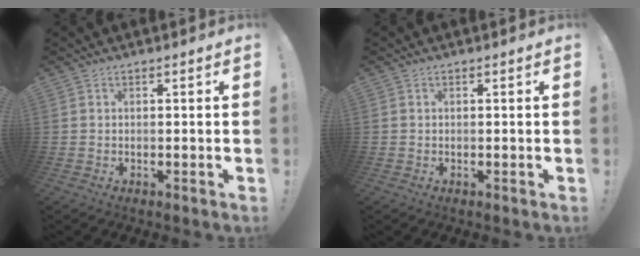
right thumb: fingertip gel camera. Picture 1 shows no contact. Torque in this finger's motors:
{"motor_torque": [0.04, -0.02, -0.46, -0.63, 0.06]}